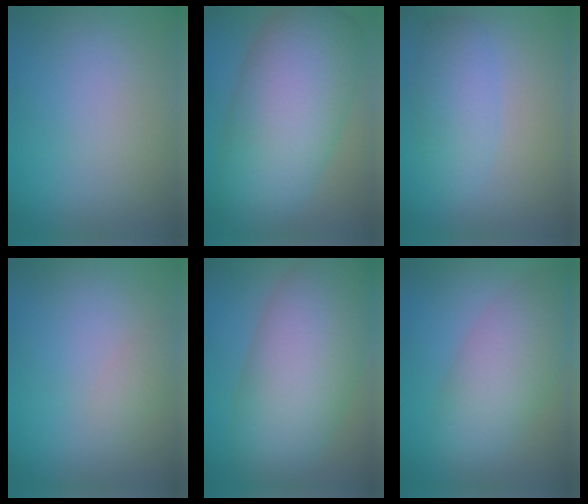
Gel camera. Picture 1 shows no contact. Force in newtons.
{"total": 11.1, "press": 11.1, "slide": 0.3}
{"total": 3.0, "press": 3.0, "slide": 0.1}
{"total": 1.0, "press": 1.0, "slide": 0.0}
{"total": 10.5, "press": 10.5, "slide": 0.6}
{"total": 6.0, "press": 6.0, "slide": 0.2}